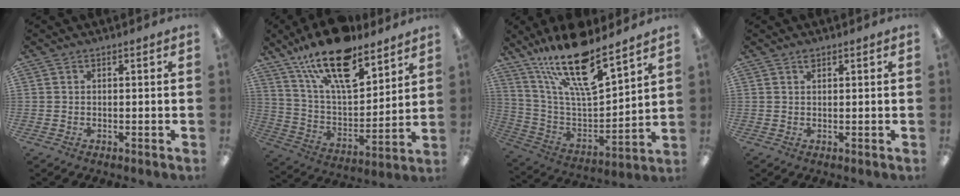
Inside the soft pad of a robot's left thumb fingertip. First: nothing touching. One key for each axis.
{"total": 21.0, "fx": 14.7, "fy": 8.3, "fz": 12.6, "tx": -0.216, "ty": -0.084, "tz": 0.256}
{"total": 20.2, "fx": 15.1, "fy": 5.7, "fz": 12.2, "tx": -0.221, "ty": -0.101, "tz": 0.260}
{"total": 1.2, "fx": 0.9, "fy": 0.5, "fz": 0.6, "tx": -0.007, "ty": -0.001, "tz": 0.015}